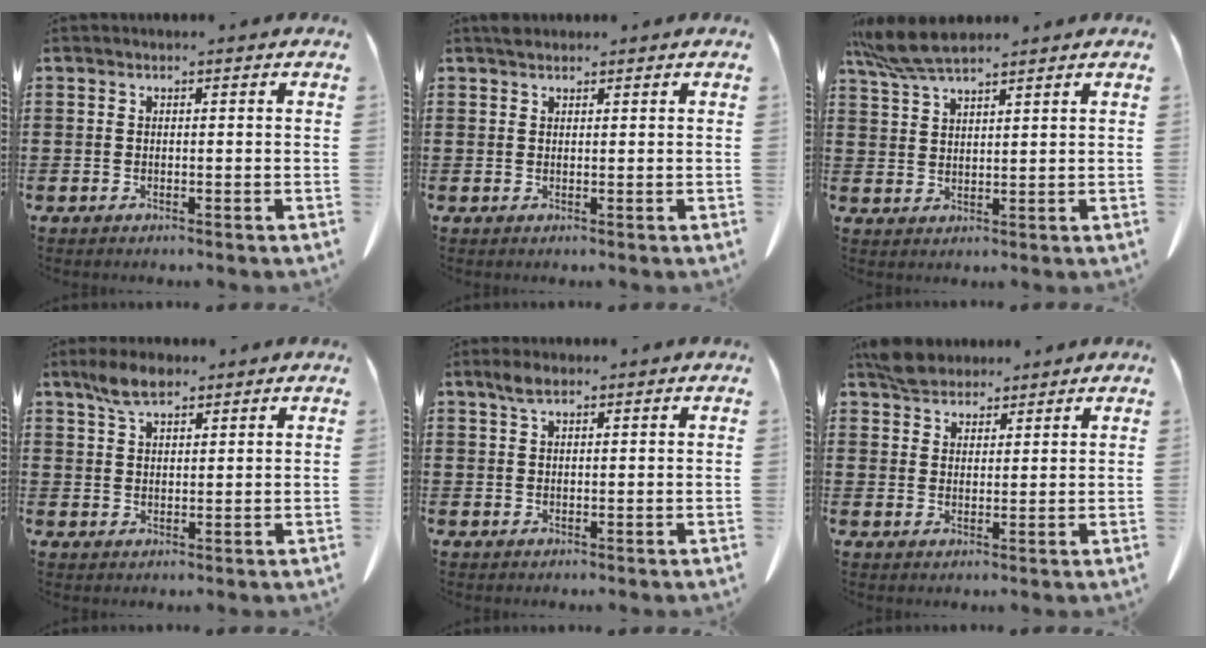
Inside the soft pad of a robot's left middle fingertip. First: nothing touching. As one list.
[{"total": 1.1, "force": [1.0, 0.4, 0.3], "torque": [-0.009, 0.002, 0.019]}, {"total": 6.3, "force": [5.1, 1.0, 3.4], "torque": [-0.080, -0.007, 0.097]}, {"total": 4.8, "force": [3.4, 2.1, 2.8], "torque": [-0.064, 0.006, 0.062]}, {"total": 2.1, "force": [1.4, 0.9, 1.4], "torque": [-0.031, 0.005, 0.025]}, {"total": 4.2, "force": [3.8, 1.8, 0.8], "torque": [-0.028, 0.002, 0.073]}]